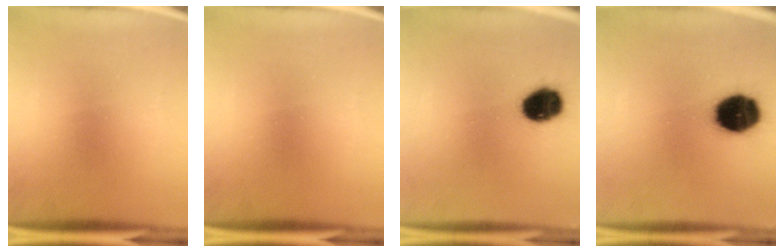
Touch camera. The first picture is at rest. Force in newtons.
{"total": 0.0}
{"total": 10.1}
{"total": 14.4}